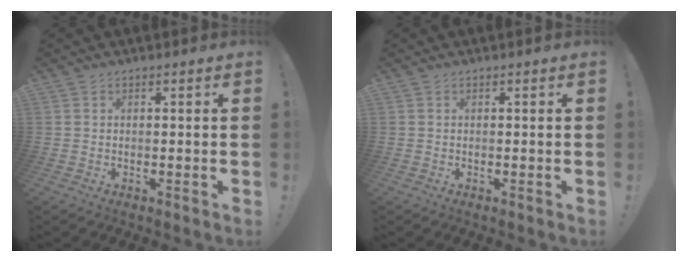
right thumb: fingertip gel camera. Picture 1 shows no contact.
{"total": 0.0}